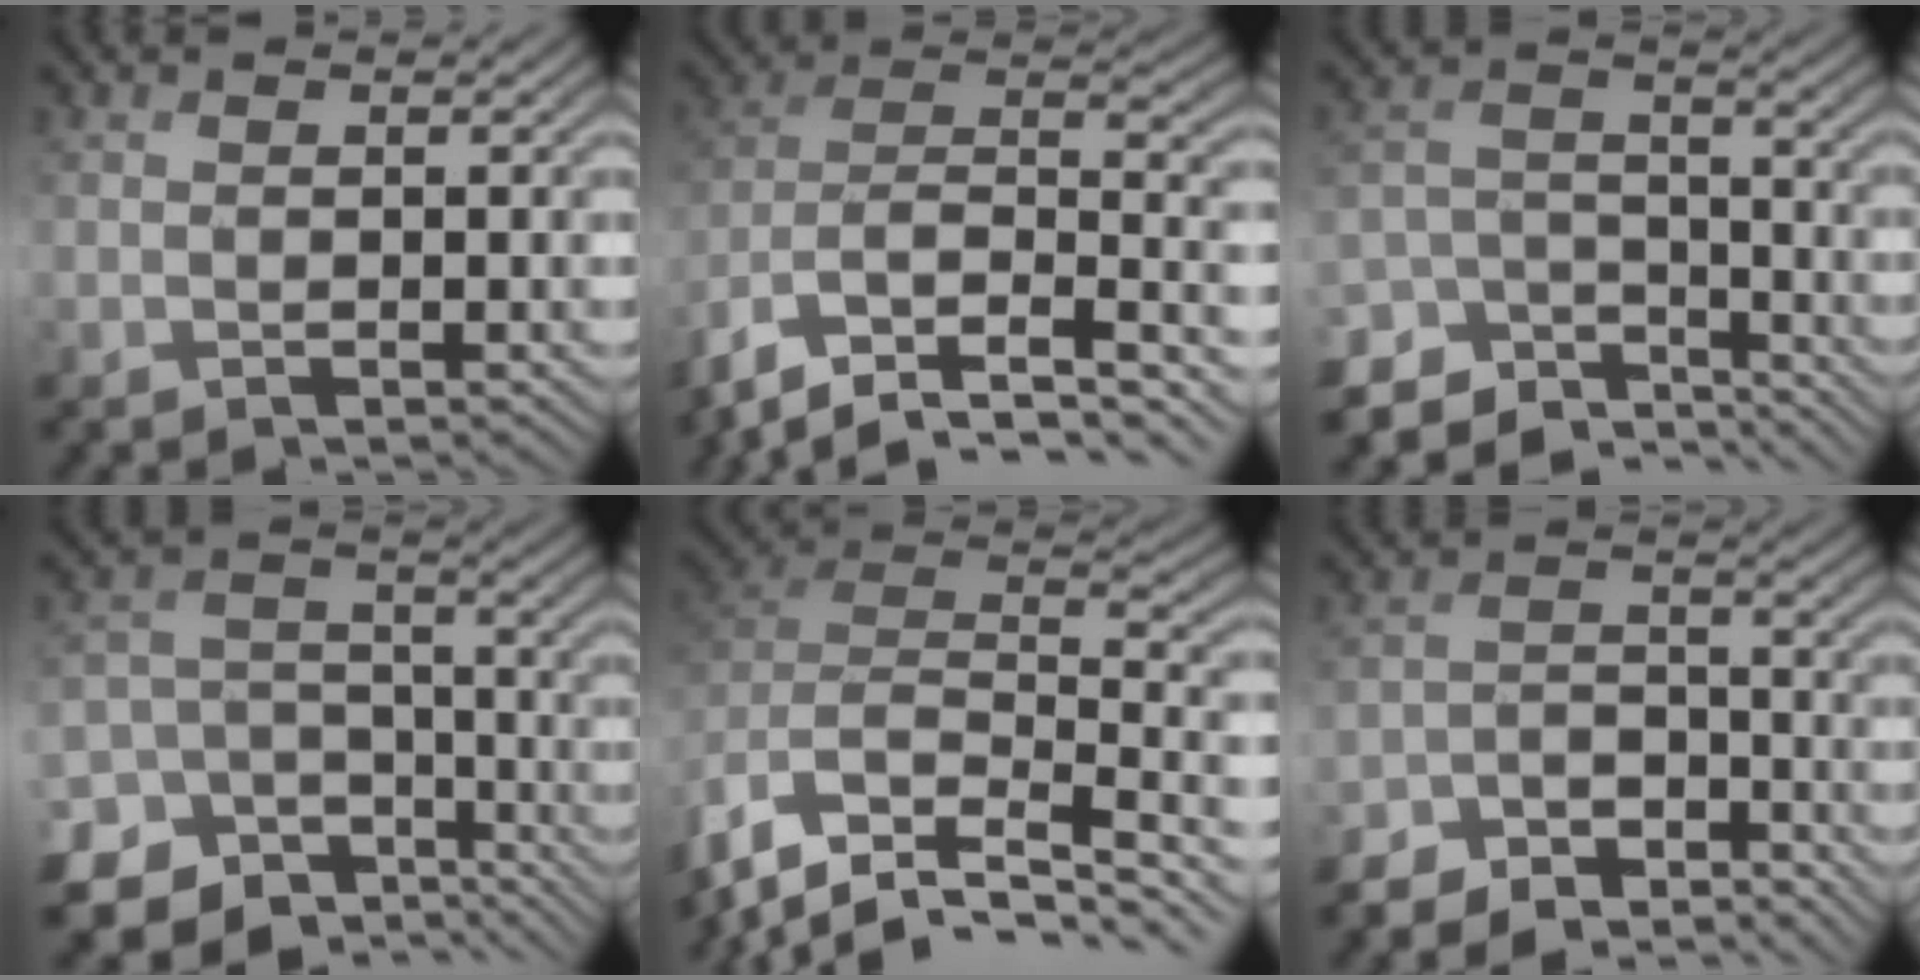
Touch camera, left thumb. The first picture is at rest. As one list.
[{"total": 15.4, "force": [-10.8, 7.1, 8.5], "torque": [-0.226, -0.013, -0.173]}, {"total": 9.4, "force": [-7.8, 4.2, 2.9], "torque": [-0.083, -0.002, -0.127]}, {"total": 14.0, "force": [-8.4, 10.4, 4.2], "torque": [-0.140, -0.044, -0.116]}, {"total": 14.0, "force": [-10.1, 6.3, 7.4], "torque": [-0.187, 0.011, -0.147]}, {"total": 7.8, "force": [-7.1, 2.4, 1.8], "torque": [-0.043, -0.006, -0.136]}]